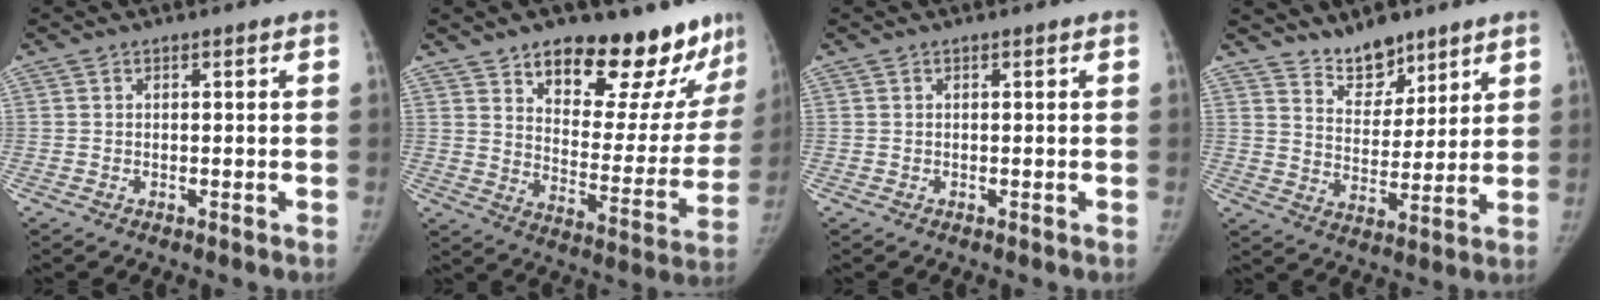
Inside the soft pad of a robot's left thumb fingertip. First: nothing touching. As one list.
[{"total": 23.0, "force": [16.5, 9.5, 12.9], "torque": [-0.123, -0.105, 0.234]}, {"total": 0.0}, {"total": 8.6, "force": [7.0, 4.1, 2.9], "torque": [-0.012, -0.055, 0.127]}]